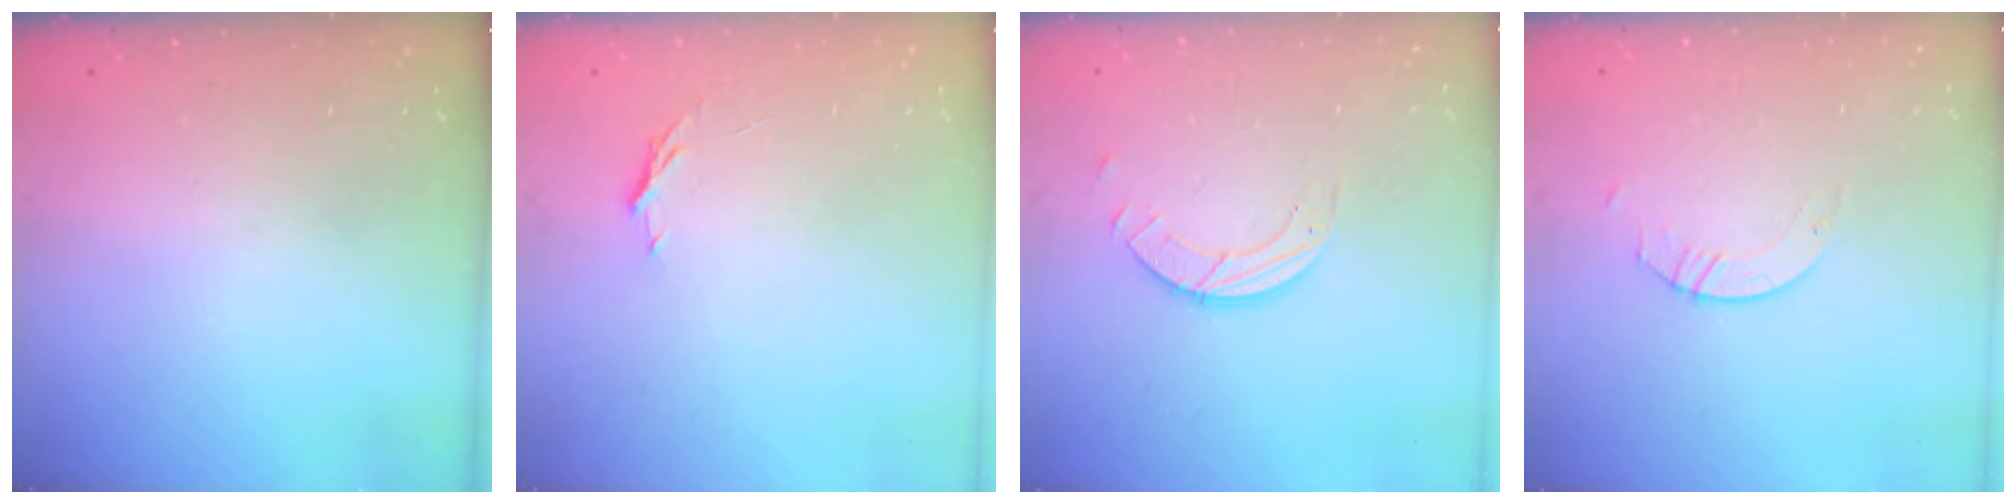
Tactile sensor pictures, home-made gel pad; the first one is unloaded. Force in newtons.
{"total": 3.2, "press": 3.2, "slide": 0.3}
{"total": 3.9, "press": 3.9, "slide": 0.1}
{"total": 2.6, "press": 2.6, "slide": 0.2}